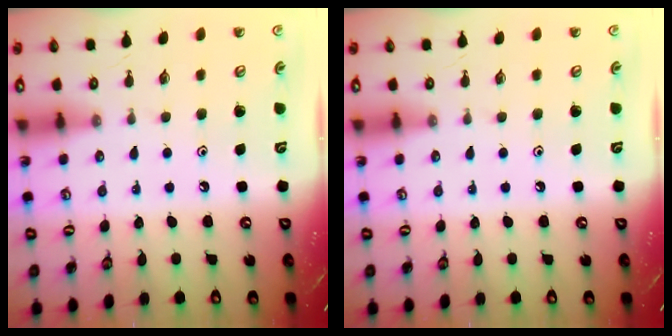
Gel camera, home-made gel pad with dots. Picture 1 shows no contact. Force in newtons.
{"total": 0.0}